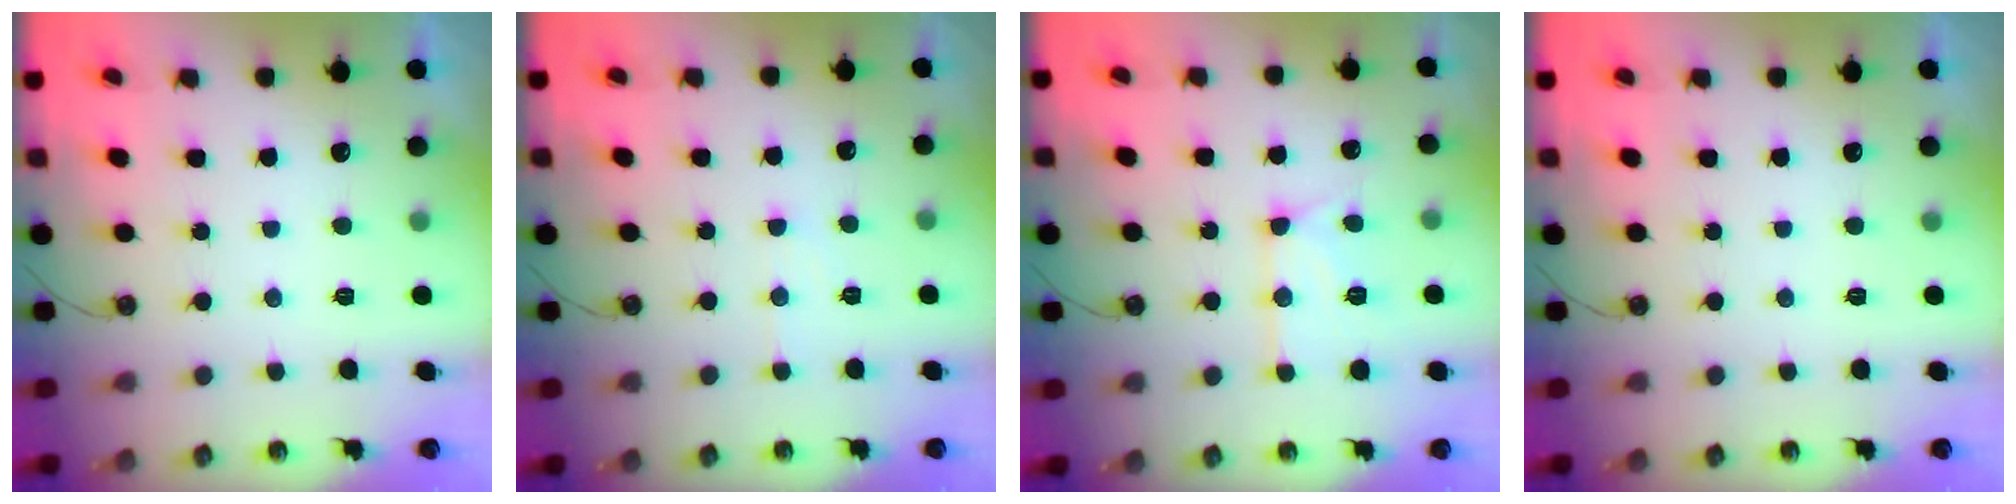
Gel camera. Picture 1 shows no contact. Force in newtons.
{"total": 5.2, "press": 5.2, "slide": 0.5}
{"total": 13.2, "press": 13.1, "slide": 1.3}
{"total": 0.0}